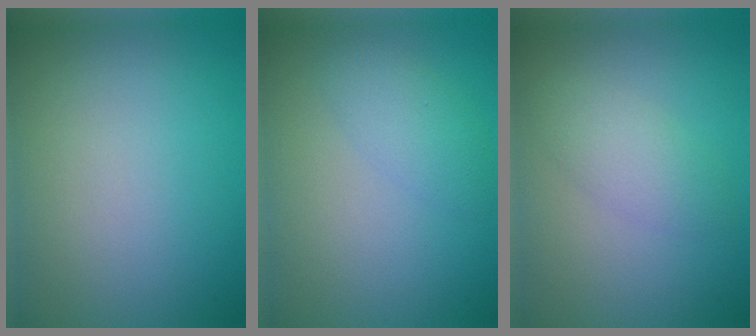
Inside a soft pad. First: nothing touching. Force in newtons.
{"total": 2.1, "press": 2.1, "slide": 0.1}
{"total": 2.4, "press": 2.4, "slide": 0.1}